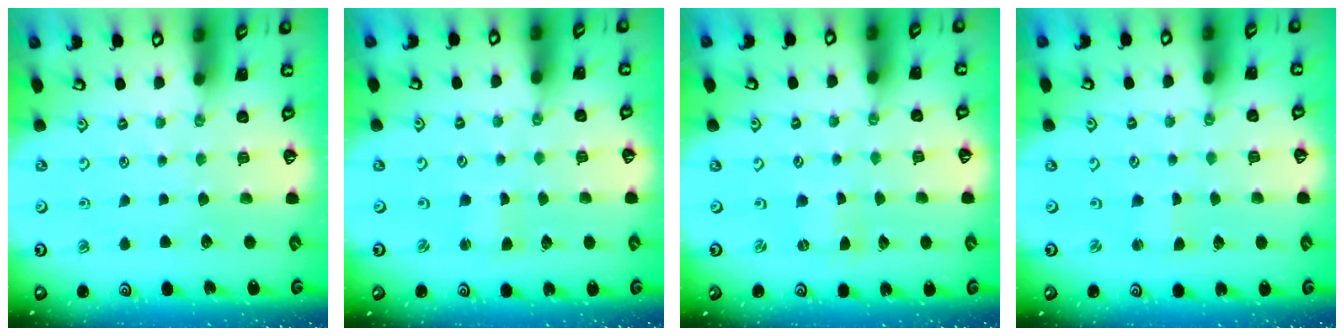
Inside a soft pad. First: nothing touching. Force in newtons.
{"total": 1.0, "press": 1.0, "slide": 0.0}
{"total": 0.0}
{"total": 0.0}